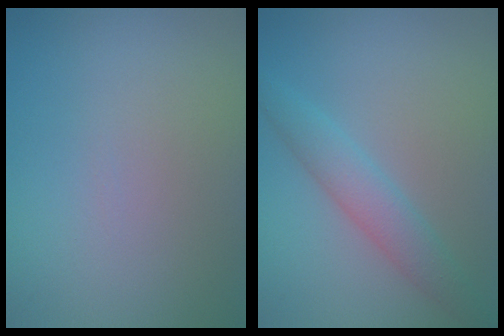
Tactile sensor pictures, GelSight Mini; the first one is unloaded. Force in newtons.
{"total": 3.0, "press": 3.0, "slide": 0.1}